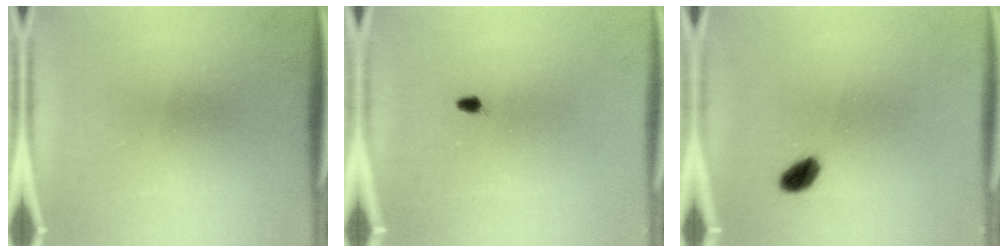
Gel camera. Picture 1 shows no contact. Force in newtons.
{"total": 0.9}
{"total": 3.6}